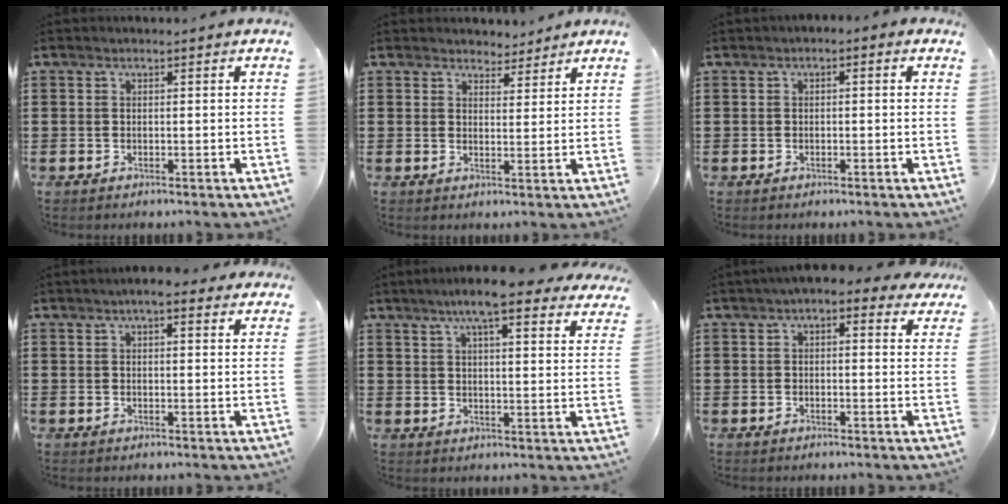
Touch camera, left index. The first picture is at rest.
{"total": 3.4, "force": [3.2, 1.3, 0.0], "torque": [-0.012, -0.002, 0.060]}
{"total": 0.8, "force": [-0.6, 0.6, 0.2], "torque": [-0.007, 0.001, -0.013]}
{"total": 3.6, "force": [2.7, 0.8, 2.2], "torque": [-0.050, 0.003, 0.047]}
{"total": 8.3, "force": [6.8, 0.9, 4.8], "torque": [-0.095, -0.018, 0.118]}
{"total": 2.7, "force": [1.6, 1.4, 1.7], "torque": [-0.040, 0.004, 0.027]}